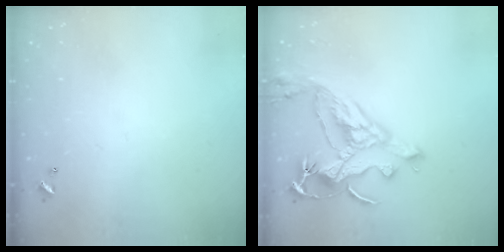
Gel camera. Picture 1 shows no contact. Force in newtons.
{"total": 9.1, "press": 9.0, "slide": 1.6}